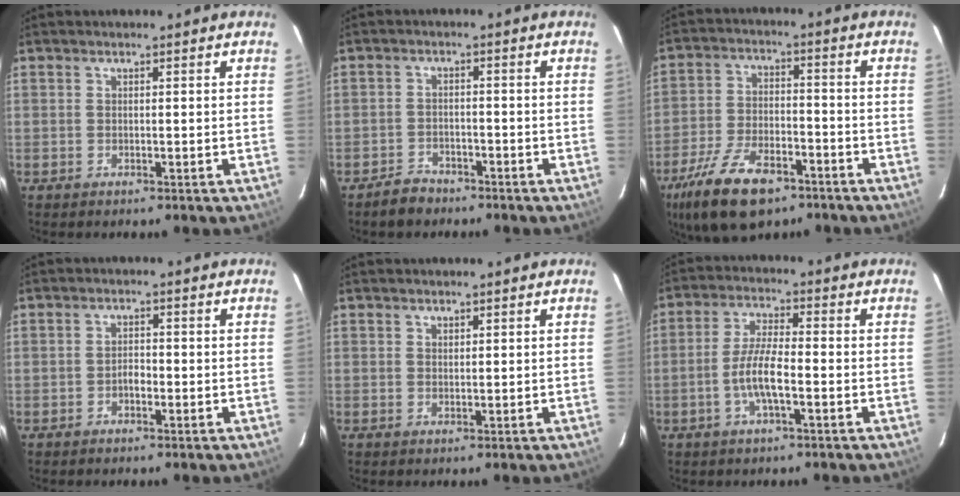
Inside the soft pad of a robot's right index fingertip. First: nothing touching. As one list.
[{"total": 4.2, "force": [-3.3, 2.5, 0.5], "torque": [-0.023, 0.014, -0.055]}, {"total": 15.8, "force": [-10.3, 7.2, 9.6], "torque": [-0.213, -0.022, -0.181]}, {"total": 1.7, "force": [-0.9, 1.0, 1.0], "torque": [-0.020, 0.005, -0.017]}, {"total": 0.8, "force": [0.6, 0.5, 0.1], "torque": [-0.001, 0.002, 0.012]}, {"total": 6.9, "force": [-2.4, 1.3, 6.3], "torque": [-0.128, 0.003, -0.048]}]